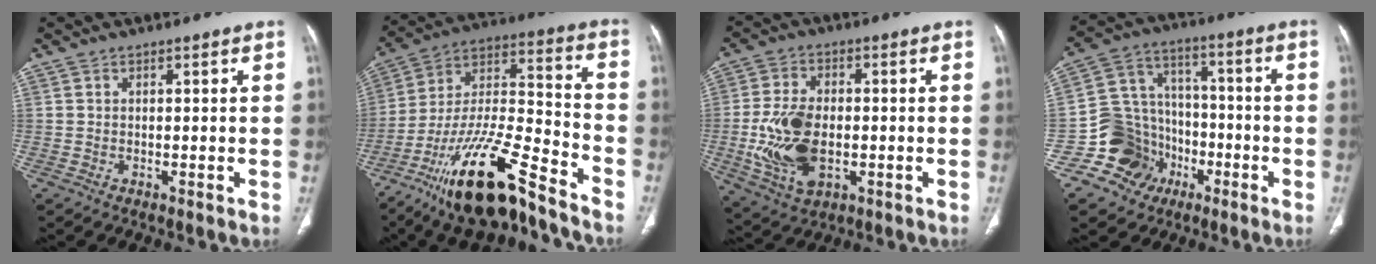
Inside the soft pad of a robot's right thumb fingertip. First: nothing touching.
{"total": 22.2, "force": [-15.7, 5.7, 14.6], "torque": [-0.292, 0.076, -0.279]}
{"total": 13.4, "force": [-2.1, 7.9, 10.5], "torque": [-0.206, 0.000, -0.029]}
{"total": 13.6, "force": [-6.1, 11.8, 3.0], "torque": [-0.009, 0.082, -0.097]}